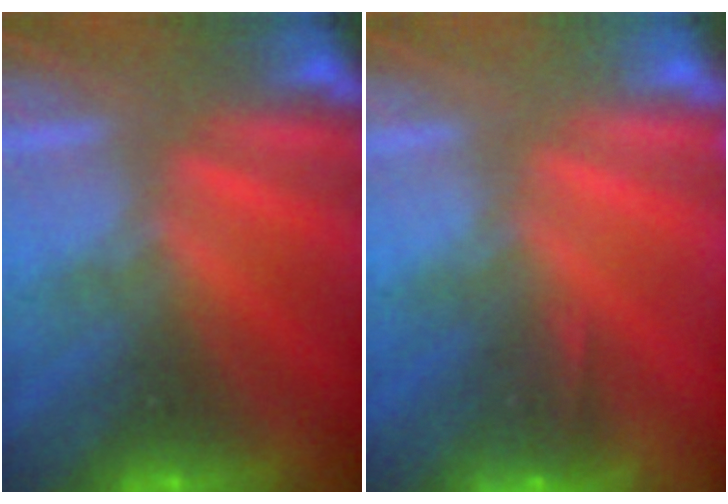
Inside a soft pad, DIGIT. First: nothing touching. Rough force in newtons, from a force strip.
{"total": 4.0}